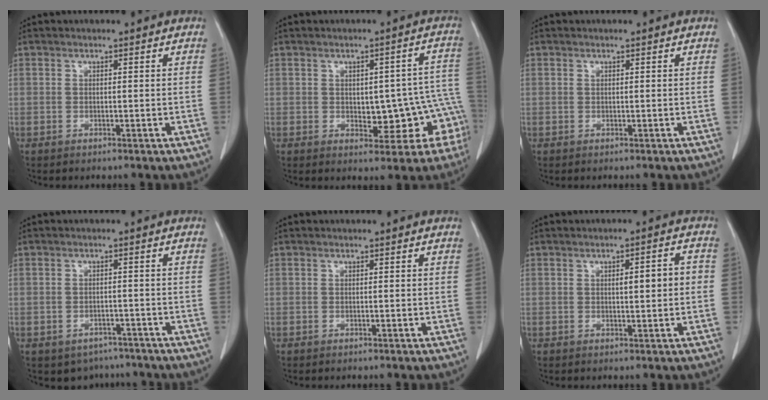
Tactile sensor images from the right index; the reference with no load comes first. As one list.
[{"total": 10.9, "force": [-2.2, 5.3, 9.3], "torque": [-0.085, 0.031, -0.015]}, {"total": 0.0}, {"total": 5.0, "force": [-3.9, 3.0, 0.6], "torque": [0.003, 0.010, -0.051]}, {"total": 0.0}, {"total": 3.9, "force": [0.2, 0.8, 3.8], "torque": [-0.059, 0.009, 0.004]}]